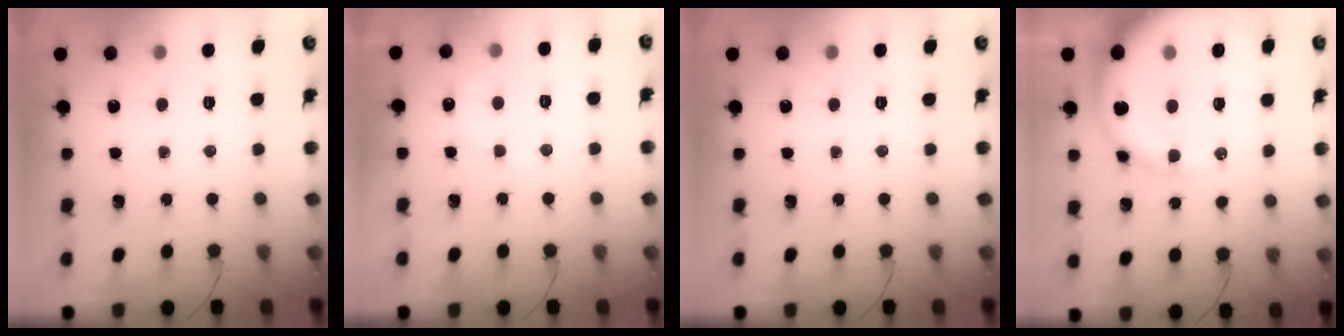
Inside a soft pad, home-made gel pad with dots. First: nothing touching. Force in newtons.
{"total": 4.2, "press": 4.0, "slide": 1.1}
{"total": 0.0}
{"total": 13.9, "press": 13.3, "slide": 4.1}